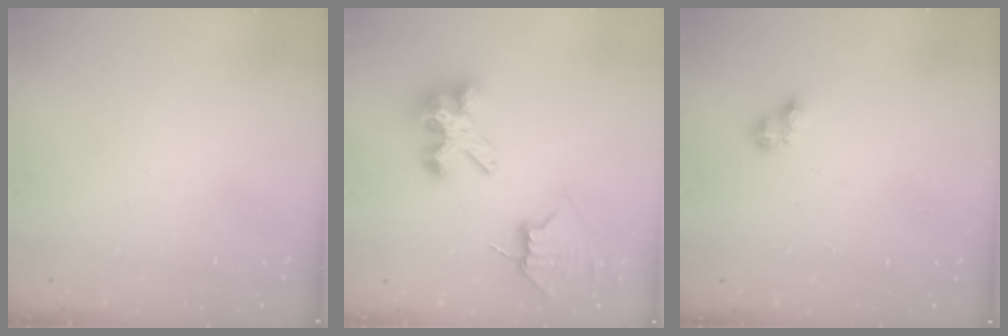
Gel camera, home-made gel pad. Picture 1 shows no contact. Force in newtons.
{"total": 7.8, "press": 7.7, "slide": 0.6}
{"total": 3.0, "press": 2.9, "slide": 0.5}